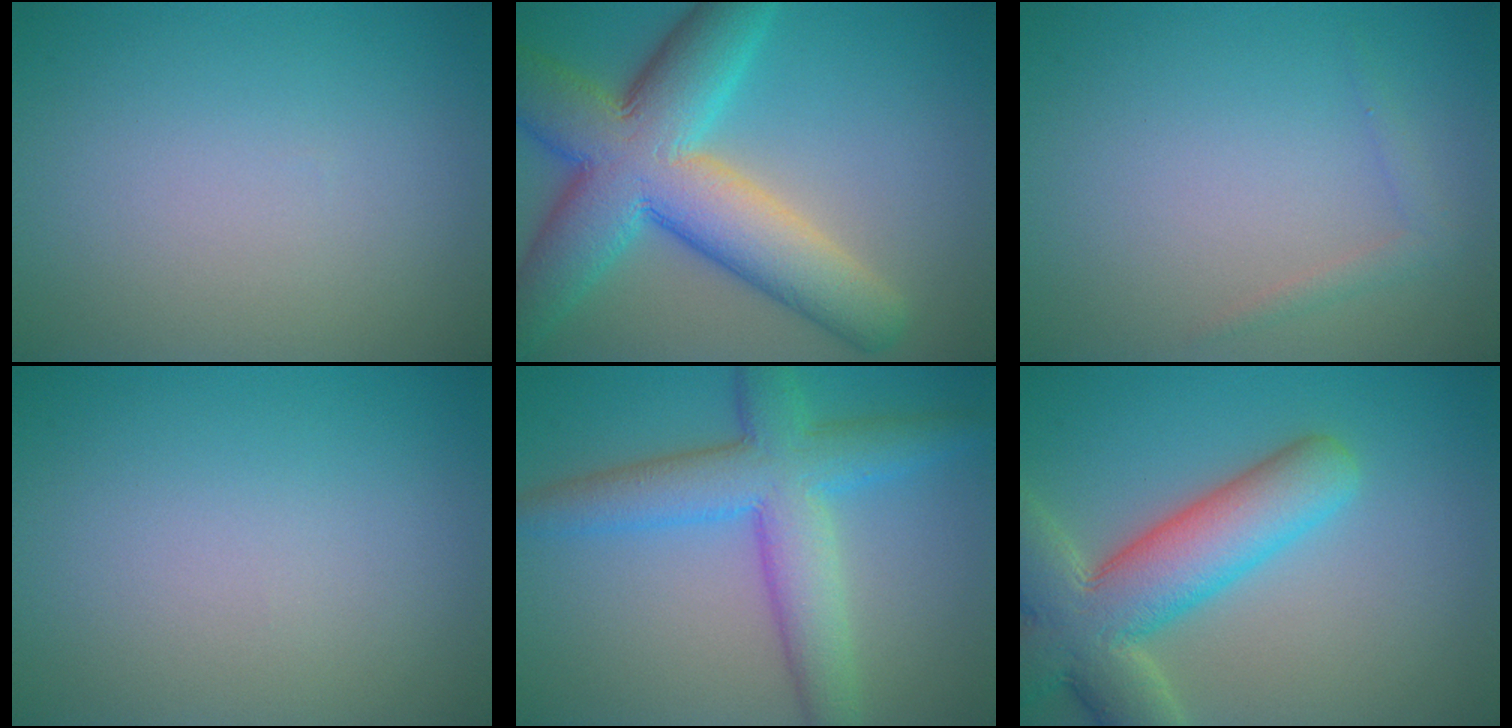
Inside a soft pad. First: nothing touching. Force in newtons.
{"total": 12.0, "press": 11.9, "slide": 0.6}
{"total": 1.1, "press": 1.1, "slide": 0.1}
{"total": 0.0}
{"total": 7.2, "press": 7.2, "slide": 0.2}
{"total": 9.2, "press": 9.2, "slide": 0.9}